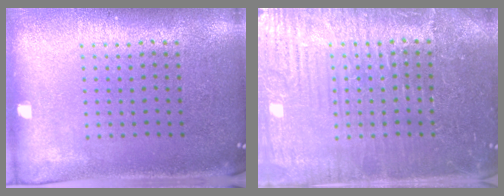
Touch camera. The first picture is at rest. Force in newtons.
{"total": 4.7, "press": 4.7, "slide": 0.8}